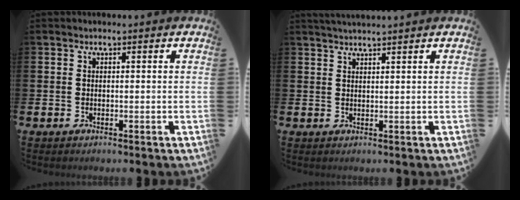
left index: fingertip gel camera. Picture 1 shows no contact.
{"total": 1.8, "force": [1.8, -0.2, 0.1], "torque": [-0.012, -0.003, 0.034]}